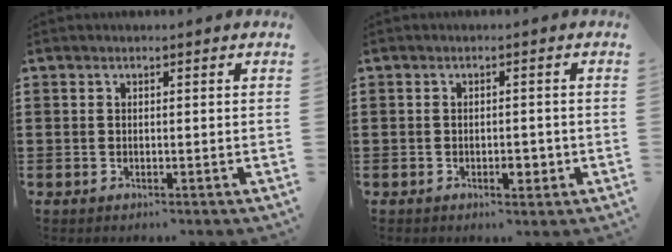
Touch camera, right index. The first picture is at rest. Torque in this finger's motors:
{"motor_torque": [0.01, 0.02, 0.01, 0.01]}